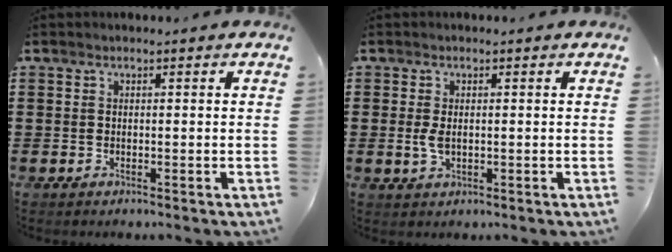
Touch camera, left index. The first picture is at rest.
{"total": 2.5, "force": [0.0, 1.2, 2.2], "torque": [-0.059, -0.003, -0.005]}